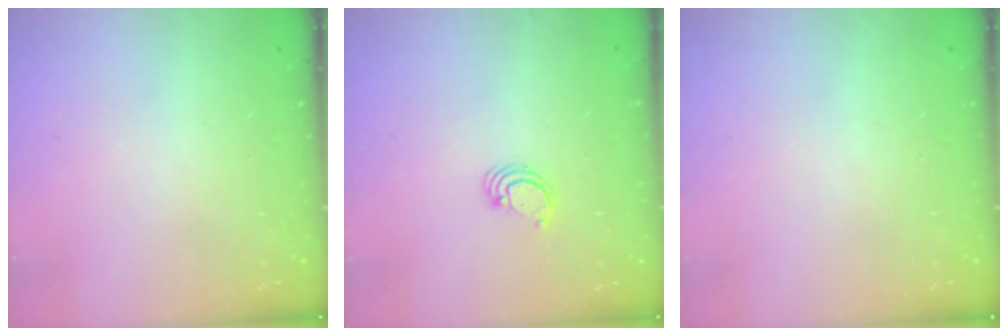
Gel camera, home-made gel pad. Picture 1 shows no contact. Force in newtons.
{"total": 2.7, "press": 2.7, "slide": 0.2}
{"total": 0.0}